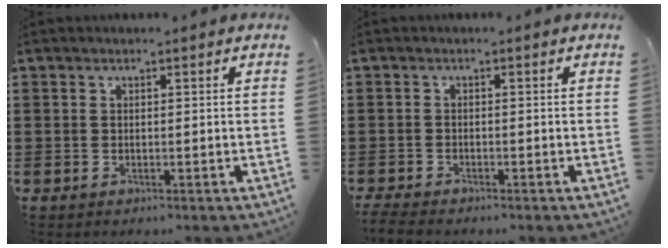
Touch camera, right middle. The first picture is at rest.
{"total": 1.6, "force": [-1.6, 0.0, 0.3], "torque": [-0.016, -0.005, -0.035]}